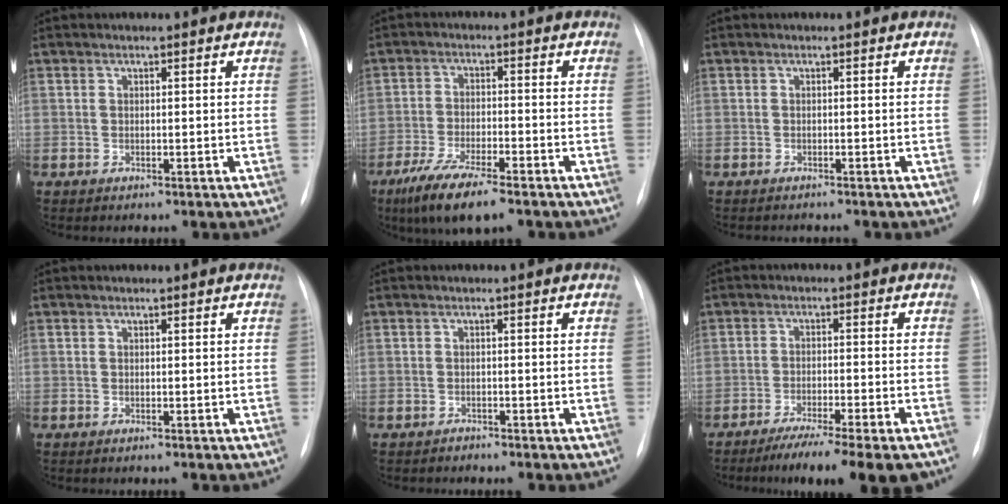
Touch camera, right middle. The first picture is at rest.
{"total": 9.5, "force": [-6.5, 1.5, 6.7], "torque": [-0.126, -0.024, -0.109]}
{"total": 1.9, "force": [-1.7, 0.4, 0.5], "torque": [-0.007, -0.006, -0.016]}
{"total": 0.0}
{"total": 0.7, "force": [-0.7, 0.2, -0.2], "torque": [-0.003, -0.003, -0.014]}
{"total": 12.0, "force": [-9.4, 0.6, 7.5], "torque": [-0.096, -0.024, -0.141]}